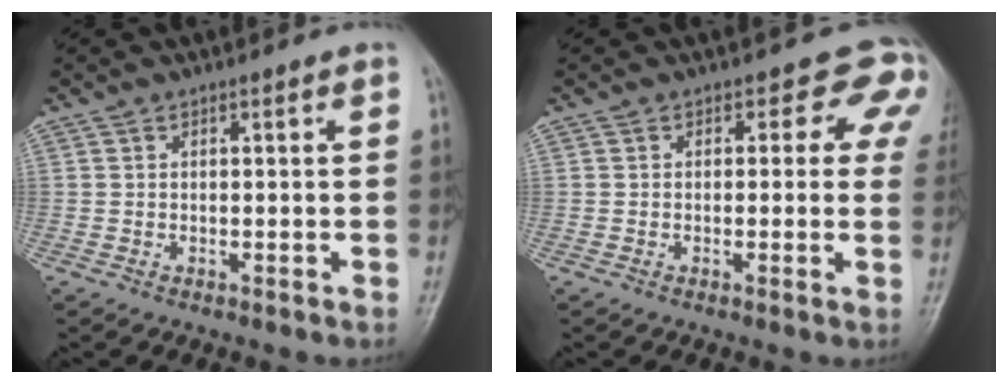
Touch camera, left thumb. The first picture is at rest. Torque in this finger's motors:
{"motor_torque": [0.23, 0.23, 0.19, 0.08, 0.08]}